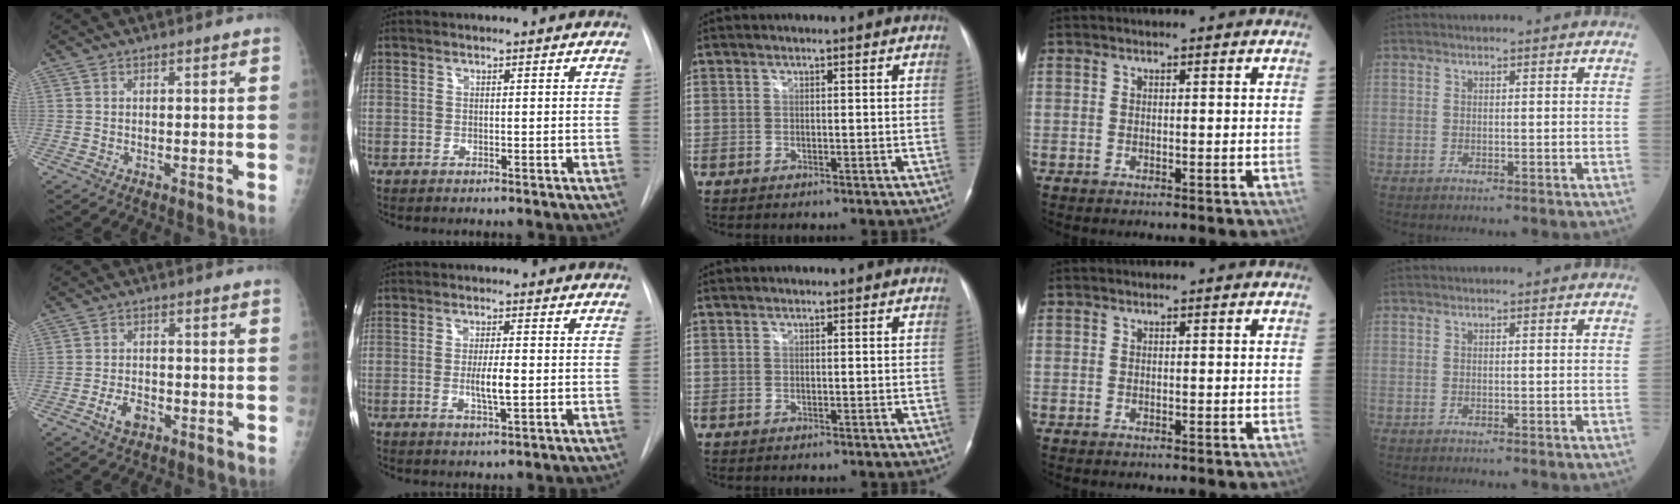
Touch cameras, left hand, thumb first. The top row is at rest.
{"thumb": {"total": 4.5, "force": [-2.2, 2.7, 2.8], "torque": [-0.043, 0.015, -0.040]}, "index": {"total": 4.3, "force": [-0.5, 0.7, 4.2], "torque": [-0.077, -0.005, -0.008]}}